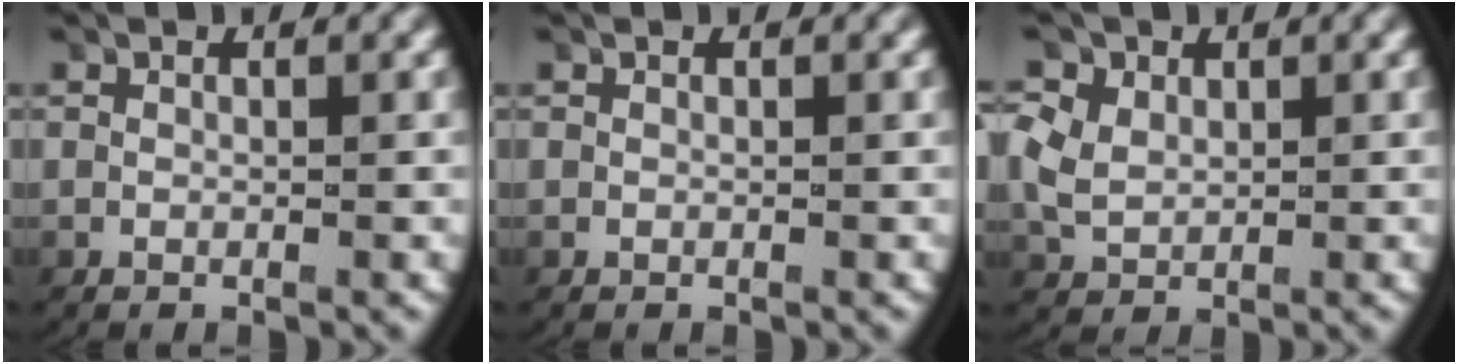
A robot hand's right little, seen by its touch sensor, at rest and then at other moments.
{"total": 0.0}
{"total": 3.9, "force": [0.5, 3.4, 1.7], "torque": [-0.060, -0.010, 0.019]}